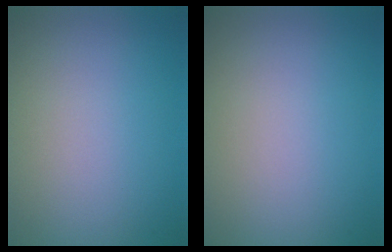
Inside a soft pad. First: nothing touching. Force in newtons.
{"total": 0.0}